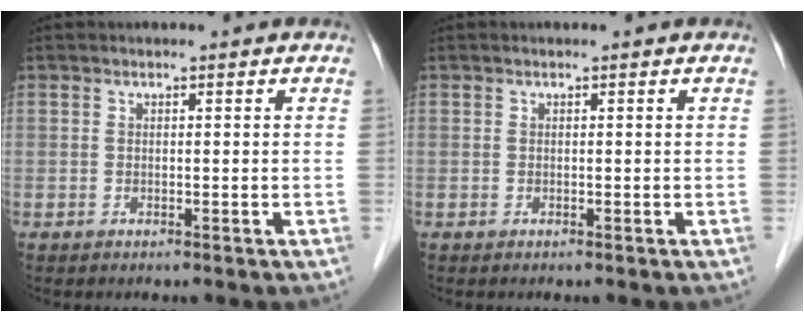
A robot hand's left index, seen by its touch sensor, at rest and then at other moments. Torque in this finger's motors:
{"motor_torque": [0.00, 0.00, 0.01, 0.00]}